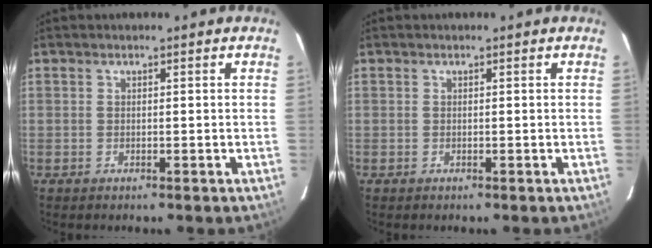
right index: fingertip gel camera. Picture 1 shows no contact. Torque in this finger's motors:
{"motor_torque": [0.00, 0.00, 0.01, 0.00]}